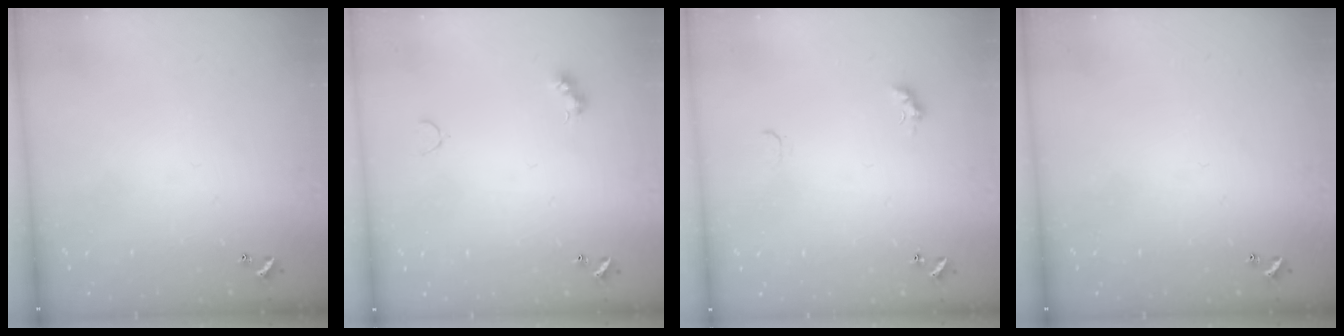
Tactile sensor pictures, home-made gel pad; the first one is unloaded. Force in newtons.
{"total": 4.0, "press": 3.9, "slide": 0.8}
{"total": 2.4, "press": 2.3, "slide": 0.5}
{"total": 0.0}